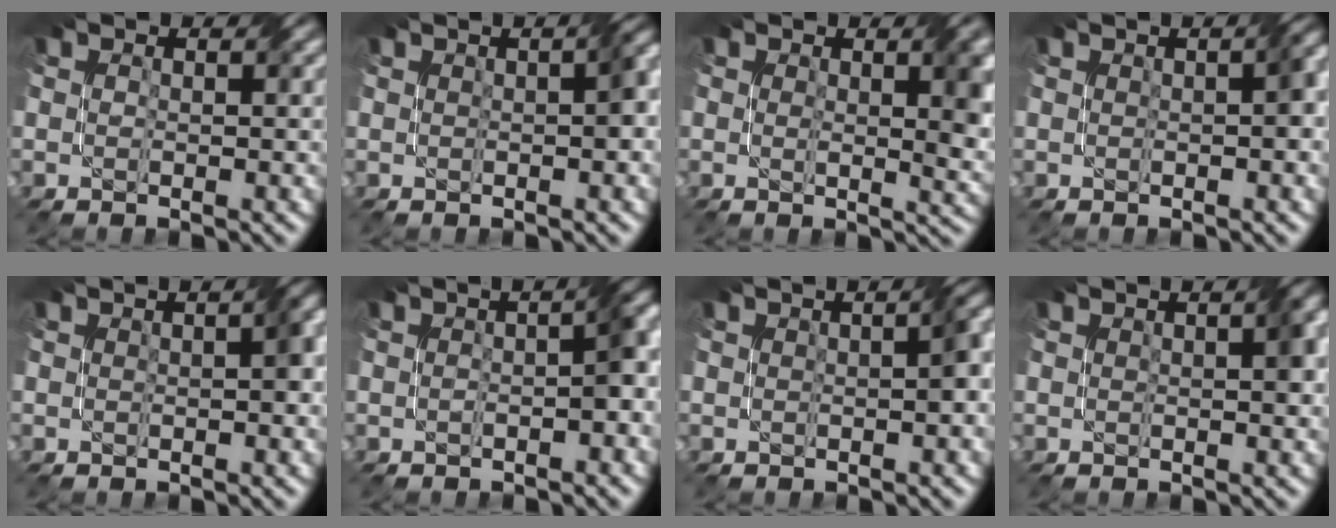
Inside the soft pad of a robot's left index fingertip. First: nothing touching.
{"total": 3.0, "force": [0.3, 0.7, 2.9], "torque": [-0.032, 0.013, 0.007]}
{"total": 4.4, "force": [1.0, 1.3, 4.1], "torque": [-0.050, -0.001, 0.019]}
{"total": 2.6, "force": [0.2, 0.6, 2.6], "torque": [-0.031, 0.011, 0.006]}
{"total": 2.7, "force": [0.3, 0.7, 2.6], "torque": [-0.036, 0.013, 0.004]}
{"total": 4.0, "force": [-0.2, 0.9, 3.8], "torque": [-0.050, 0.016, -0.003]}
{"total": 3.5, "force": [0.3, 0.9, 3.3], "torque": [-0.030, 0.018, 0.005]}
{"total": 3.1, "force": [0.7, 0.8, 2.9], "torque": [-0.037, 0.013, 0.010]}